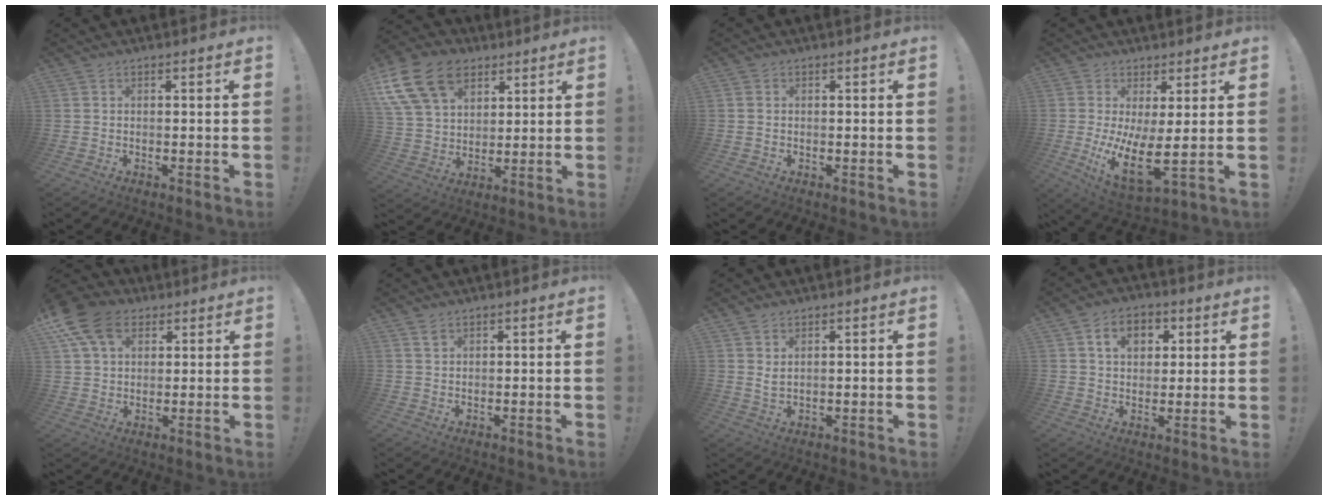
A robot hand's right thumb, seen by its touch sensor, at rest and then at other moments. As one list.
[{"total": 19.3, "force": [9.0, 13.5, 10.5], "torque": [-0.189, -0.044, 0.167]}, {"total": 0.8, "force": [0.0, 0.8, 0.1], "torque": [-0.003, 0.005, 0.000]}, {"total": 10.6, "force": [1.2, 2.8, 10.1], "torque": [-0.176, -0.037, 0.026]}, {"total": 15.0, "force": [7.0, 10.4, 8.3], "torque": [-0.148, -0.024, 0.134]}, {"total": 1.4, "force": [1.0, 0.7, 0.6], "torque": [-0.001, -0.004, 0.017]}, {"total": 2.7, "force": [1.7, 1.2, 1.7], "torque": [-0.021, -0.007, 0.027]}, {"total": 9.4, "force": [3.3, 6.9, 5.3], "torque": [-0.074, 0.000, 0.061]}]